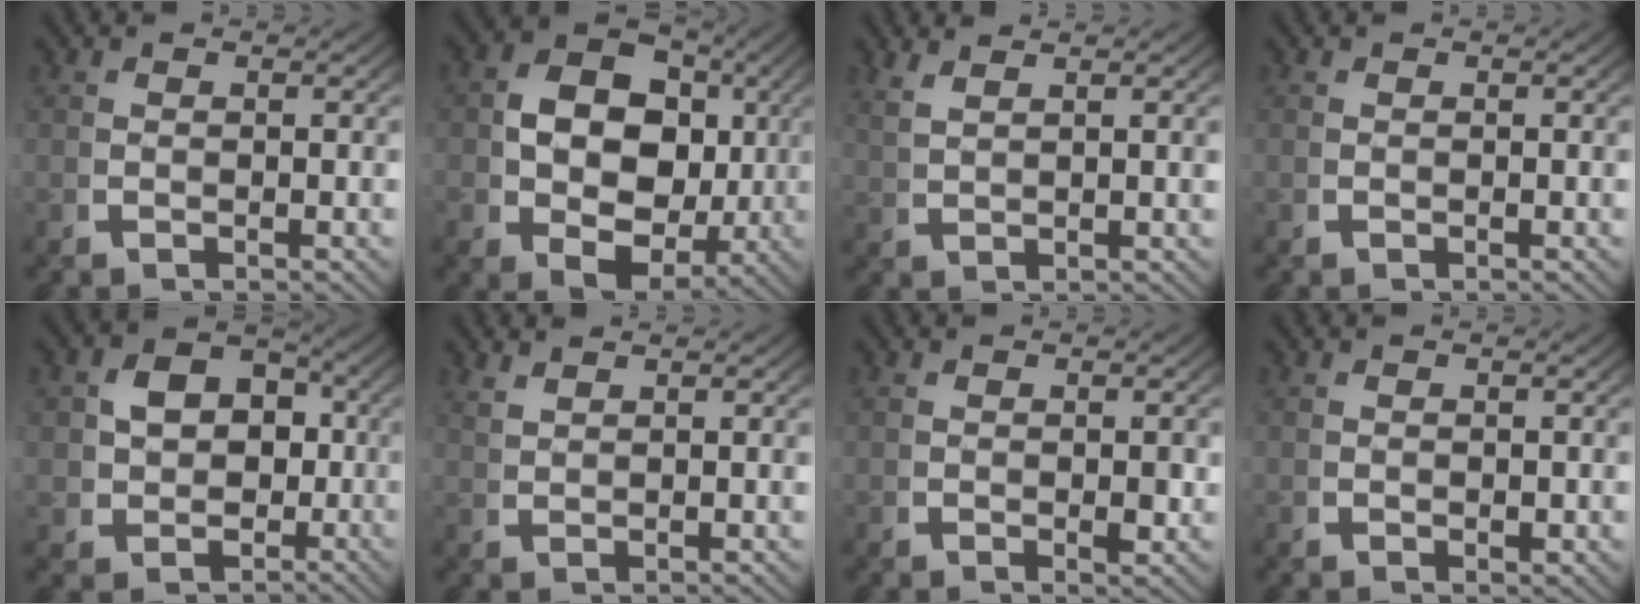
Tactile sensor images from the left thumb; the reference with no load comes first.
{"total": 10.8, "force": [0.6, 8.0, 7.3], "torque": [-0.144, -0.037, 0.021]}
{"total": 2.3, "force": [2.1, 0.0, 1.0], "torque": [-0.019, 0.006, 0.047]}
{"total": 0.0}
{"total": 7.6, "force": [0.1, 6.5, 4.0], "torque": [-0.088, -0.035, 0.020]}
{"total": 1.9, "force": [1.8, -0.2, 0.4], "torque": [-0.004, 0.006, 0.042]}
{"total": 1.2, "force": [0.5, 0.4, 1.1], "torque": [-0.022, -0.005, 0.014]}
{"total": 0.7, "force": [0.5, 0.3, 0.5], "torque": [-0.007, -0.004, 0.014]}